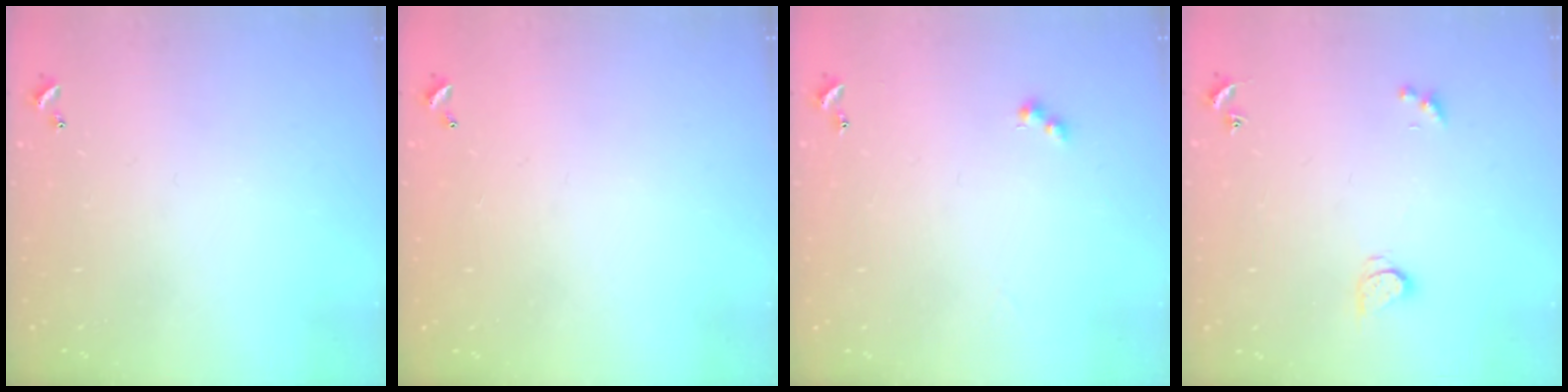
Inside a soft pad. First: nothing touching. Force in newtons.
{"total": 2.8, "press": 2.8, "slide": 0.1}
{"total": 2.4, "press": 2.3, "slide": 0.5}
{"total": 1.5, "press": 1.4, "slide": 0.4}